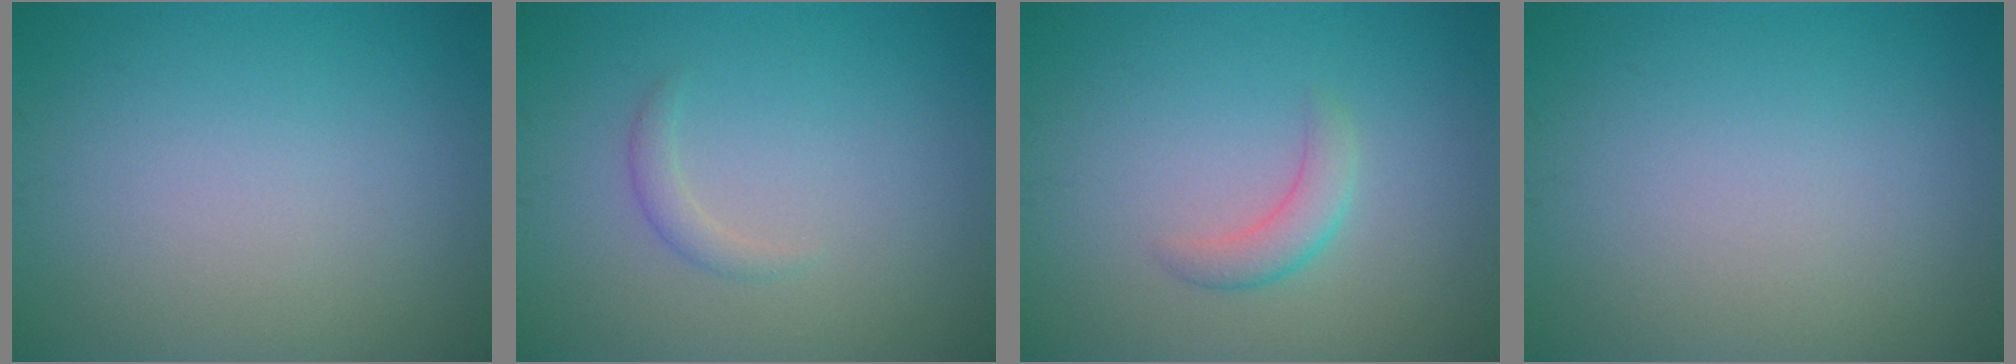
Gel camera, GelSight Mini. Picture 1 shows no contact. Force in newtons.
{"total": 1.1, "press": 1.1, "slide": 0.0}
{"total": 2.0, "press": 1.9, "slide": 0.2}
{"total": 0.0}